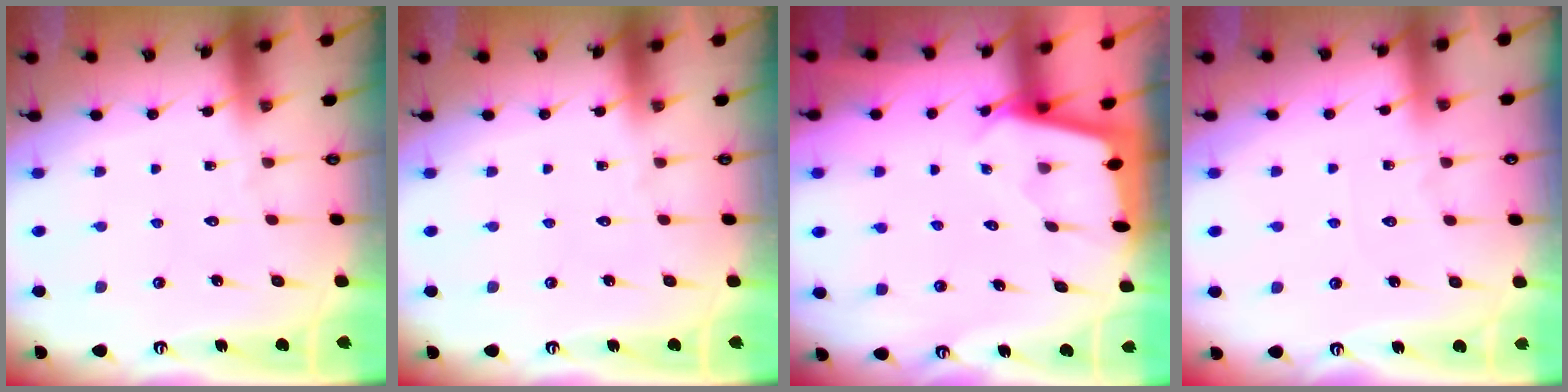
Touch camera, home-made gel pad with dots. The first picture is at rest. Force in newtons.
{"total": 0.0}
{"total": 1.6, "press": 1.6, "slide": 0.2}
{"total": 1.7, "press": 1.6, "slide": 0.3}